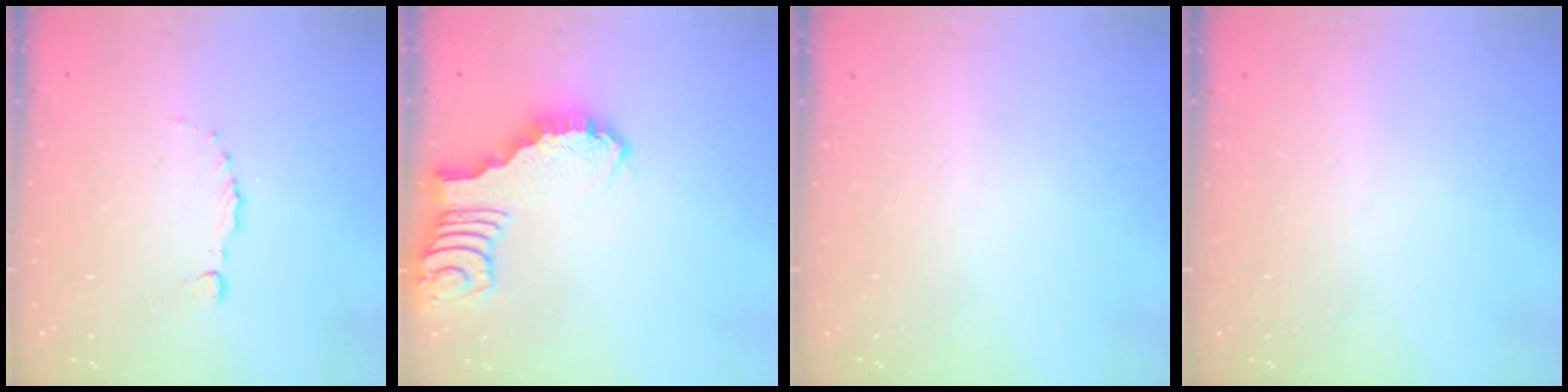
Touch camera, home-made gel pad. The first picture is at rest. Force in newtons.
{"total": 2.4, "press": 2.4, "slide": 0.2}
{"total": 0.0}
{"total": 0.0}